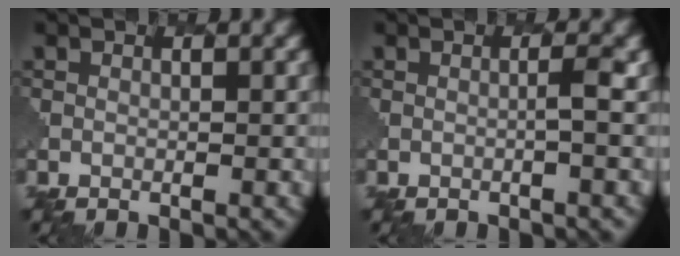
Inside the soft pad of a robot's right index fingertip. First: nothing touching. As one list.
[{"total": 1.3, "force": [-0.1, 0.0, 1.3], "torque": [-0.016, 0.007, -0.008]}]